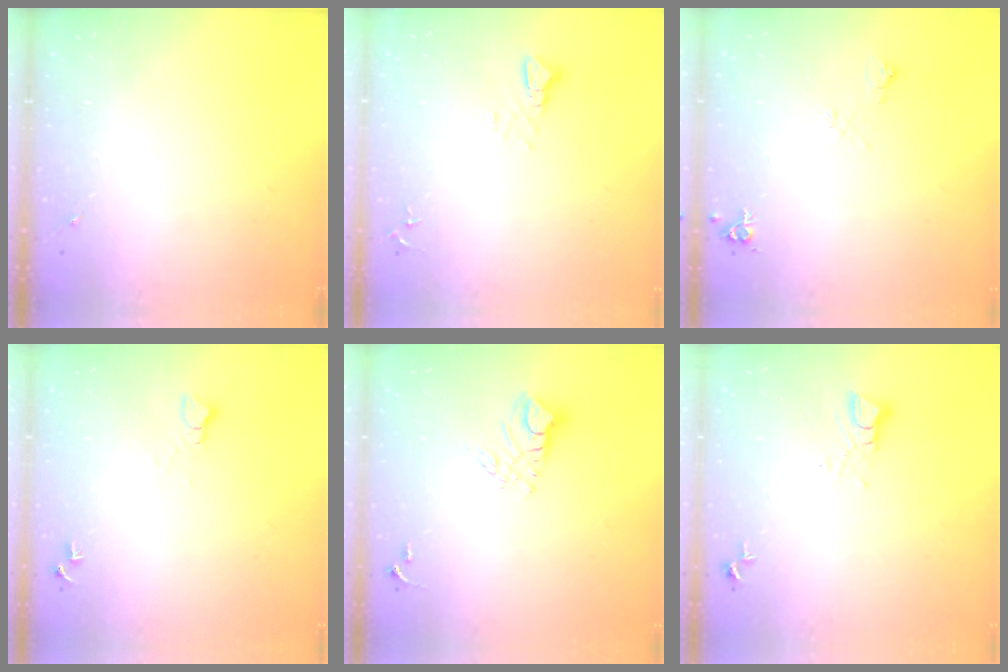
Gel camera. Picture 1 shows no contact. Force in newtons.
{"total": 3.4, "press": 3.4, "slide": 0.4}
{"total": 6.5, "press": 6.4, "slide": 1.0}
{"total": 5.2, "press": 5.2, "slide": 0.6}
{"total": 9.3, "press": 9.3, "slide": 0.9}
{"total": 3.8, "press": 3.8, "slide": 0.3}